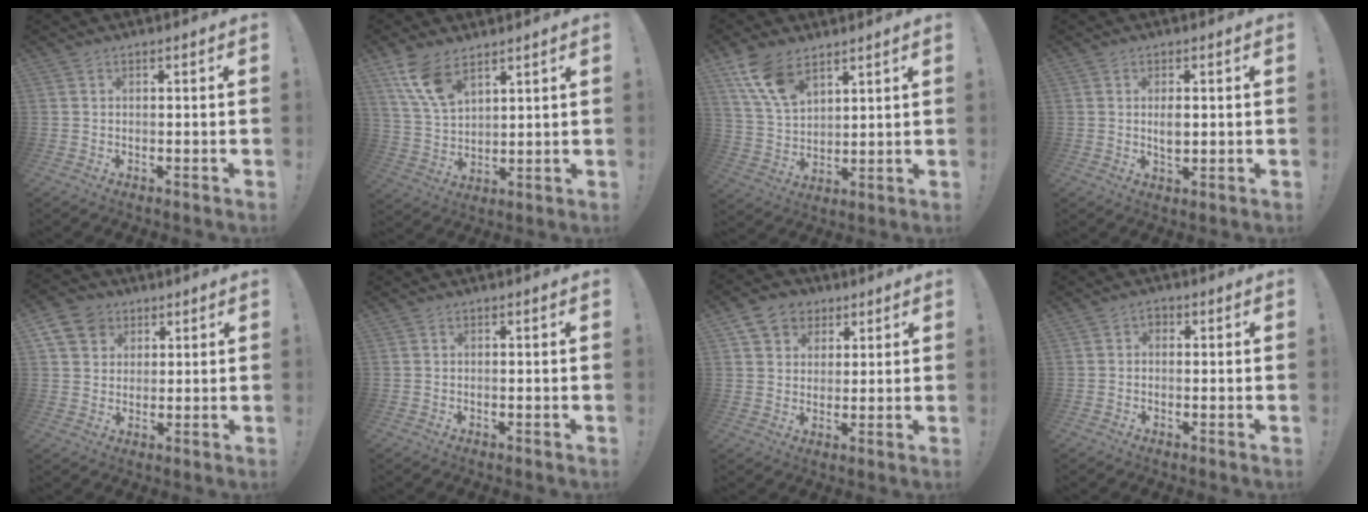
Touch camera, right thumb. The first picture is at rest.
{"total": 10.7, "force": [7.1, 5.1, 6.1], "torque": [-0.114, -0.032, 0.139]}
{"total": 11.8, "force": [7.8, 6.2, 6.4], "torque": [-0.123, -0.033, 0.153]}
{"total": 3.3, "force": [0.4, 1.8, 2.7], "torque": [-0.033, -0.006, 0.002]}
{"total": 8.9, "force": [4.6, 7.1, 2.8], "torque": [-0.046, -0.020, 0.093]}
{"total": 0.0}
{"total": 8.8, "force": [4.3, 7.2, 2.4], "torque": [-0.032, -0.019, 0.088]}
{"total": 1.6, "force": [-0.4, 1.3, 0.8], "torque": [-0.017, 0.006, -0.008]}